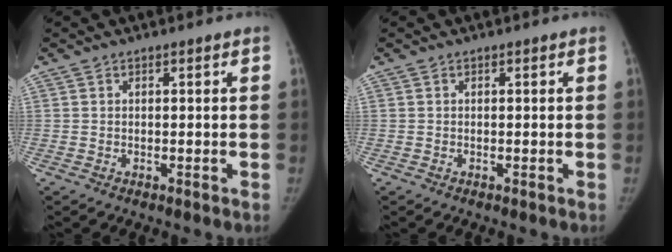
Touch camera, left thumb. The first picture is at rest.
{"total": 0.0}